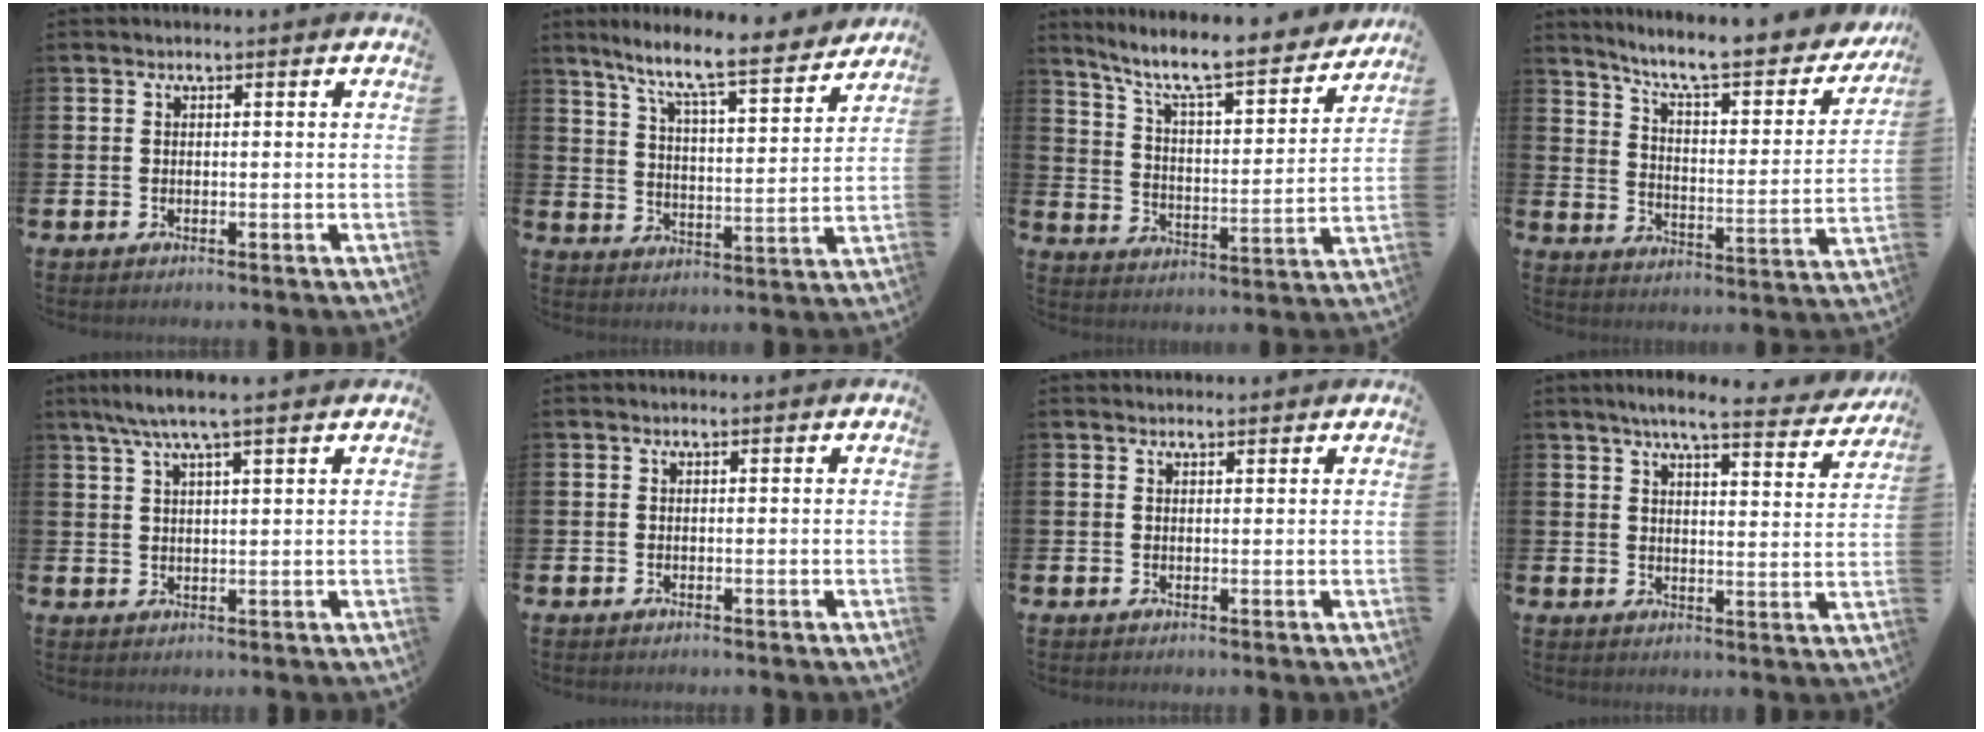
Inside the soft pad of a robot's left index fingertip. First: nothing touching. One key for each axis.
{"total": 8.9, "fx": 7.9, "fy": 0.6, "fz": 4.1, "tx": -0.107, "ty": -0.055, "tz": 0.131}
{"total": 9.2, "fx": 8.0, "fy": 1.4, "fz": 4.3, "tx": -0.114, "ty": -0.056, "tz": 0.131}
{"total": 8.5, "fx": 7.5, "fy": 1.4, "fz": 3.7, "tx": -0.093, "ty": -0.057, "tz": 0.119}
{"total": 5.1, "fx": 4.1, "fy": 0.1, "fz": 3.1, "tx": -0.068, "ty": -0.007, "tz": 0.071}
{"total": 0.0}
{"total": 1.1, "fx": 1.1, "fy": 0.2, "fz": 0.1, "tx": 0.006, "ty": 0.000, "tz": 0.018}
{"total": 6.1, "fx": 5.5, "fy": 0.3, "fz": 2.6, "tx": -0.055, "ty": -0.029, "tz": 0.091}